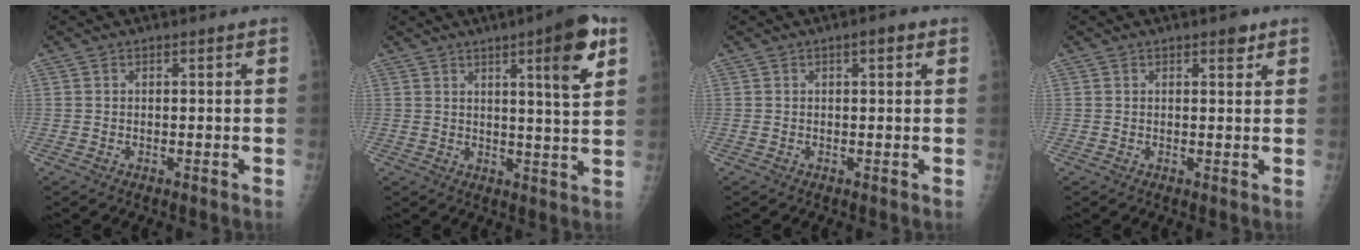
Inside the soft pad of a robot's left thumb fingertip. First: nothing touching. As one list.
[{"total": 9.9, "force": [4.9, 1.0, 8.6], "torque": [-0.108, -0.022, 0.064]}, {"total": 2.1, "force": [1.1, 0.6, 1.7], "torque": [-0.021, 0.005, 0.014]}, {"total": 1.9, "force": [1.2, 0.8, 1.2], "torque": [-0.007, -0.005, 0.015]}]